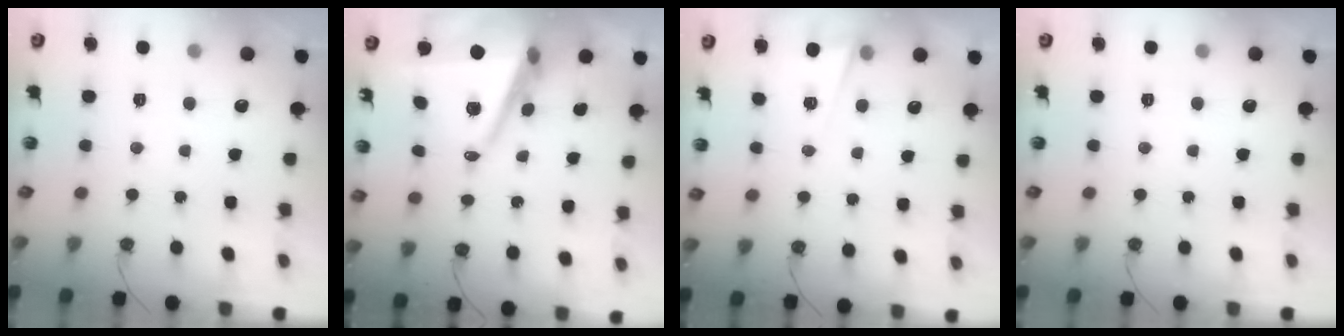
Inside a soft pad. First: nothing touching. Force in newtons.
{"total": 10.7, "press": 9.9, "slide": 4.1}
{"total": 2.9, "press": 2.6, "slide": 1.3}
{"total": 0.0}